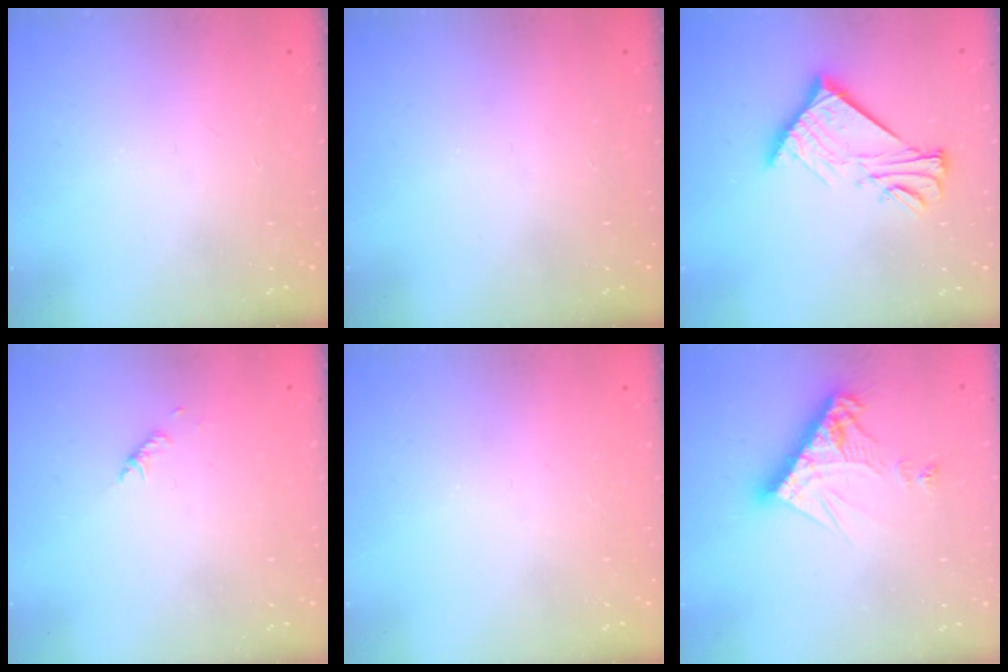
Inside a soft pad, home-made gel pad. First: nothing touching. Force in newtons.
{"total": 0.0}
{"total": 12.0, "press": 12.0, "slide": 0.6}
{"total": 2.8, "press": 2.7, "slide": 0.6}
{"total": 0.0}
{"total": 11.6, "press": 11.6, "slide": 1.0}